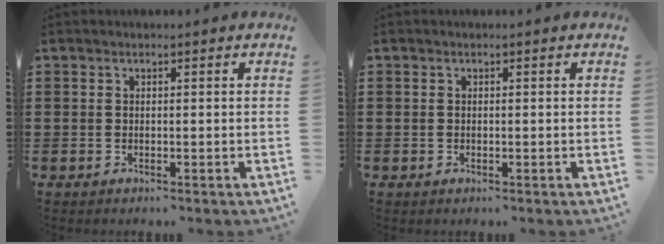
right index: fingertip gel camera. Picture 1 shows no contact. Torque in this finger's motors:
{"motor_torque": [0.03, 0.30, -0.01, 0.01]}